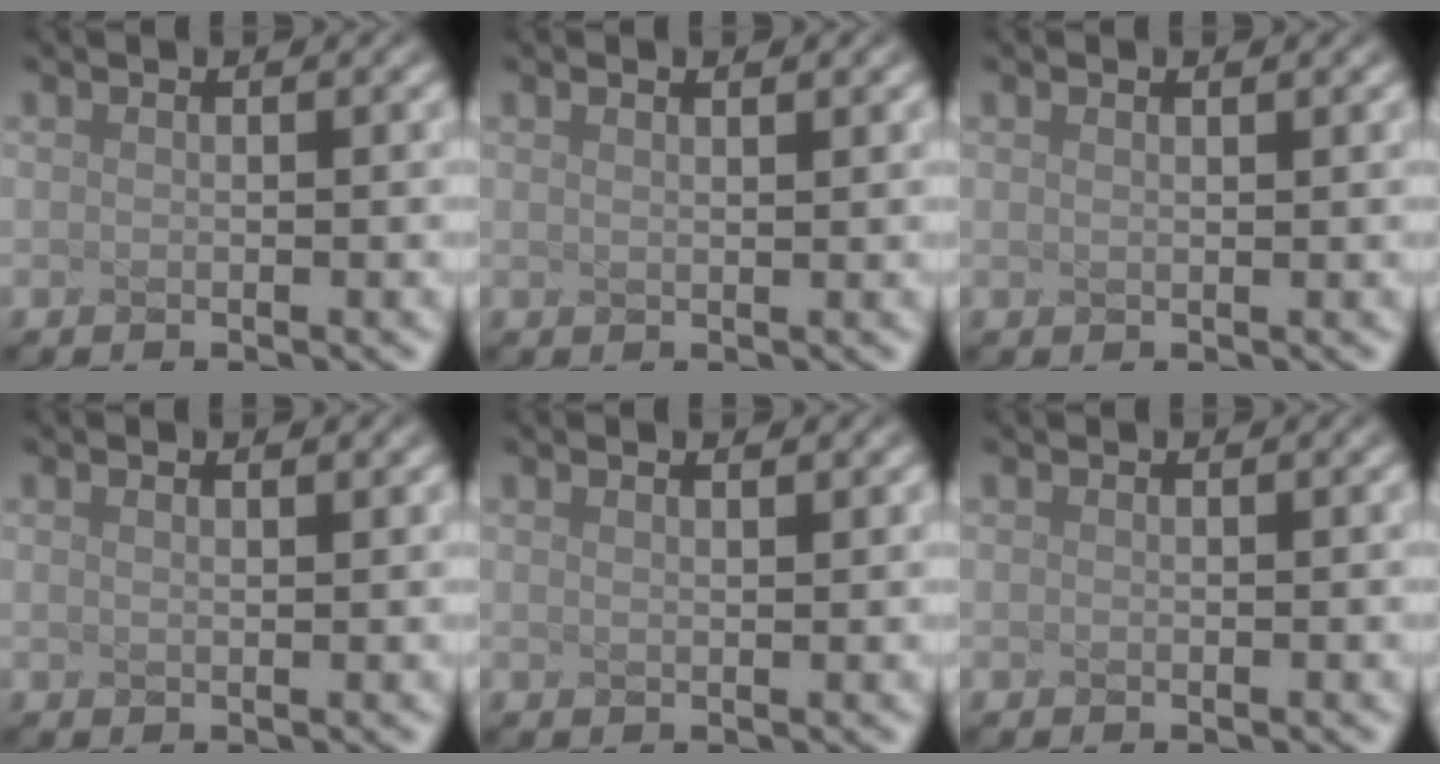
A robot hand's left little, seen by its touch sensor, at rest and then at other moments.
{"total": 1.3, "force": [0.9, 0.4, 0.9], "torque": [-0.006, 0.017, 0.004]}
{"total": 1.0, "force": [0.6, 0.3, 0.7], "torque": [-0.005, 0.013, 0.001]}
{"total": 1.2, "force": [0.8, 0.4, 0.9], "torque": [-0.005, 0.016, 0.002]}
{"total": 1.4, "force": [1.0, 0.4, 0.9], "torque": [-0.005, 0.020, 0.004]}
{"total": 0.0}